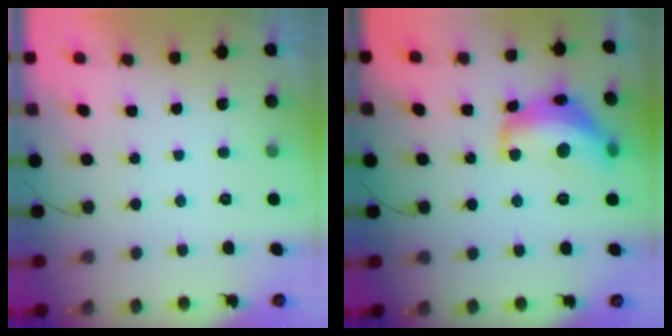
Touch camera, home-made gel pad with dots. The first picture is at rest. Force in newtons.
{"total": 17.2, "press": 17.2, "slide": 0.9}